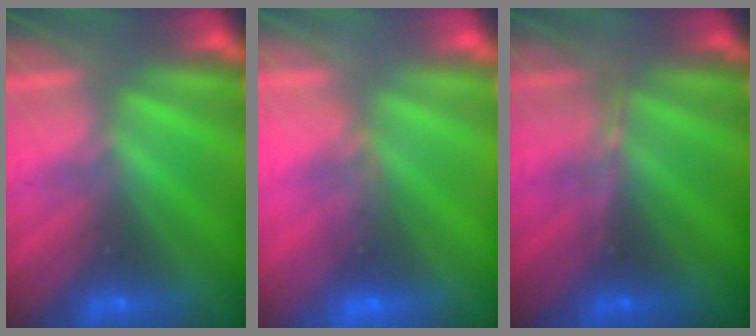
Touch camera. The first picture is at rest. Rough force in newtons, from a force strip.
{"total": 2.9}
{"total": 2.9}